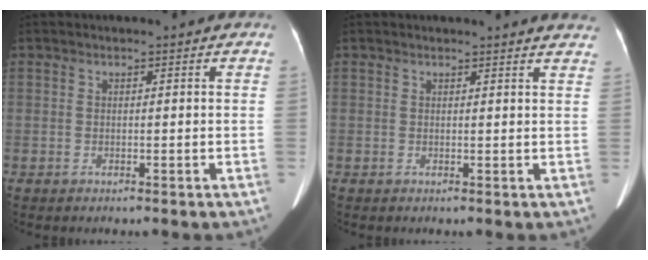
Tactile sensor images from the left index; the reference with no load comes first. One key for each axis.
{"total": 7.0, "fx": 6.8, "fy": 0.2, "fz": 1.6, "tx": -0.012, "ty": -0.011, "tz": 0.049}